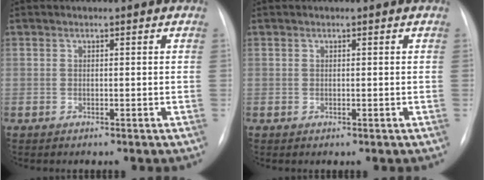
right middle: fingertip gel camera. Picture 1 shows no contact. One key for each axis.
{"total": 0.0}